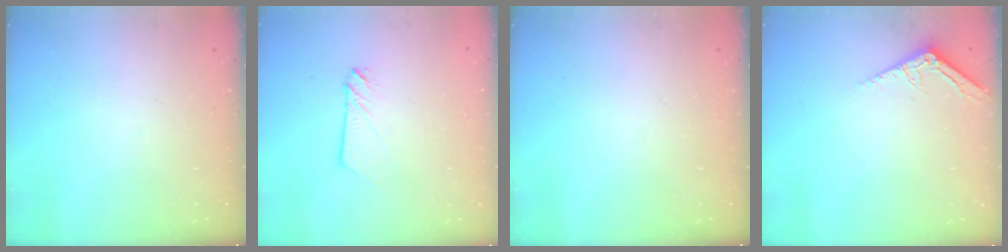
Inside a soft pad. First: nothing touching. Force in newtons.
{"total": 2.4, "press": 2.4, "slide": 0.2}
{"total": 0.0}
{"total": 3.2, "press": 3.2, "slide": 0.3}